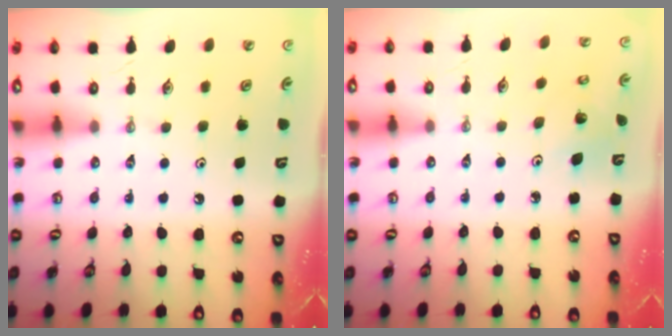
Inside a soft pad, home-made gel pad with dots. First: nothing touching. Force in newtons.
{"total": 4.0, "press": 4.0, "slide": 0.4}